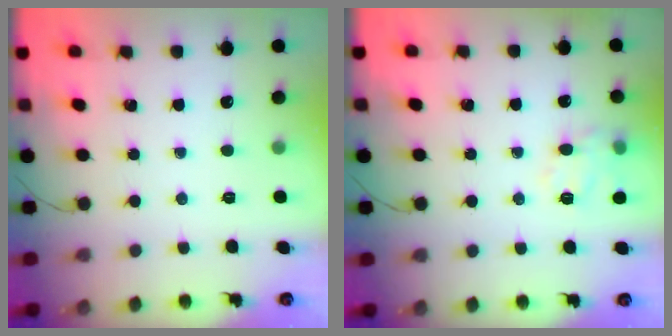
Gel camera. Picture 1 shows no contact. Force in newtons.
{"total": 11.0, "press": 10.9, "slide": 1.4}